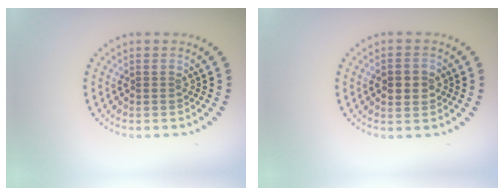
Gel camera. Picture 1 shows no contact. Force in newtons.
{"total": 2.6, "press": 2.6, "slide": 0.1}